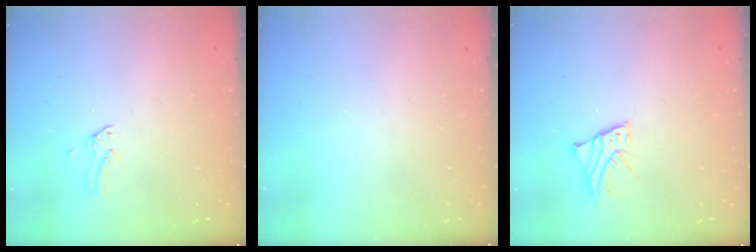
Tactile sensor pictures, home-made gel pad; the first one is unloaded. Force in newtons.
{"total": 0.0}
{"total": 2.5, "press": 2.5, "slide": 0.2}